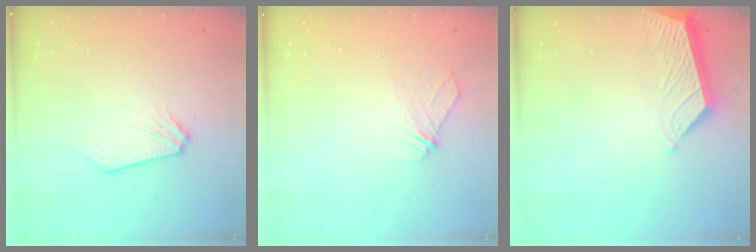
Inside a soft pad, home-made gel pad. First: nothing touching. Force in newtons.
{"total": 4.6, "press": 4.5, "slide": 0.8}
{"total": 5.2, "press": 5.2, "slide": 0.2}